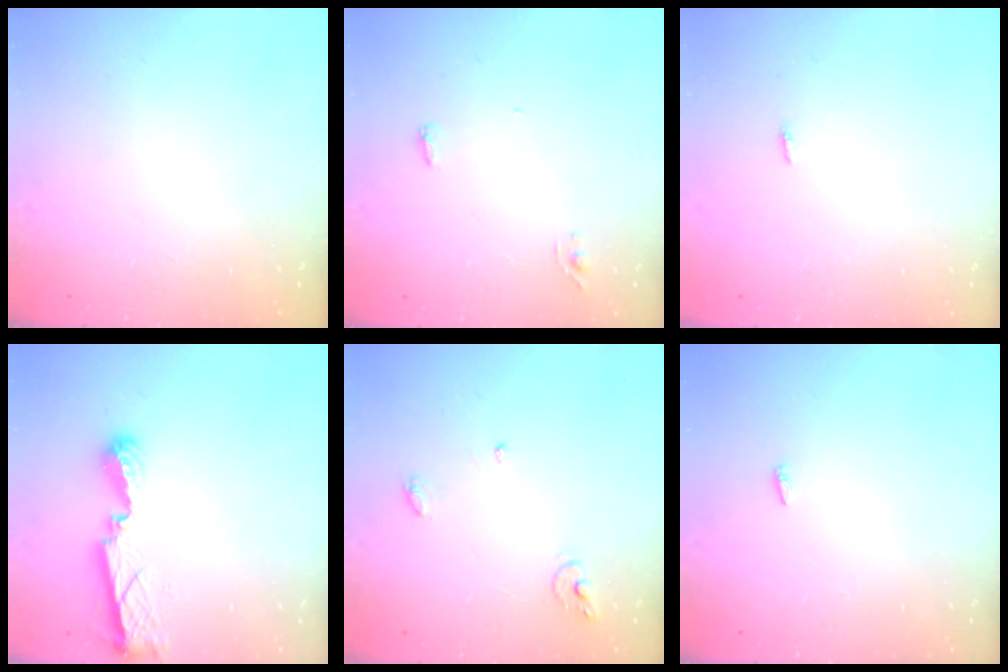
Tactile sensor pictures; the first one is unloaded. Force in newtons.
{"total": 3.6, "press": 3.2, "slide": 1.6}
{"total": 2.8, "press": 1.8, "slide": 2.2}
{"total": 8.7, "press": 8.7, "slide": 0.4}
{"total": 6.2, "press": 6.2, "slide": 0.2}
{"total": 2.1, "press": 1.9, "slide": 0.7}